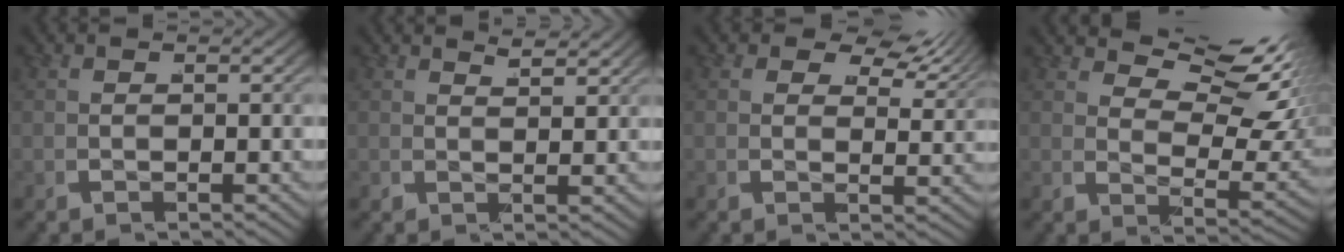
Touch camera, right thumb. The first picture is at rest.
{"total": 2.1, "force": [2.0, -0.2, 0.5], "torque": [-0.008, 0.003, 0.033]}
{"total": 3.8, "force": [2.9, 1.7, 1.8], "torque": [-0.020, 0.005, 0.037]}
{"total": 7.4, "force": [5.2, 2.7, 4.6], "torque": [-0.057, 0.014, 0.072]}